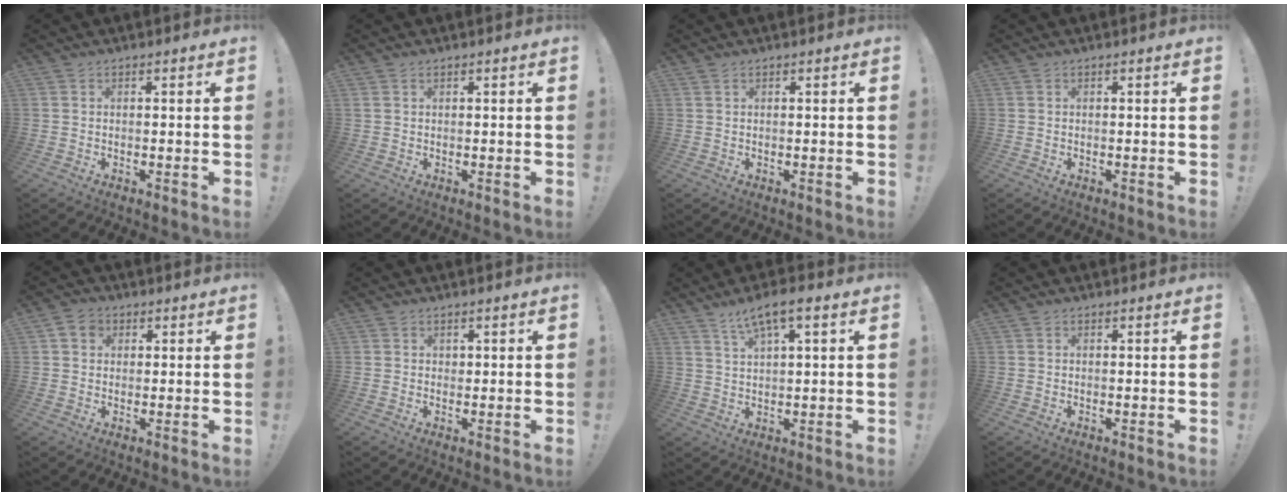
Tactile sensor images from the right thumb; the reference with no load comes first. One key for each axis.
{"total": 0.7, "fx": 0.5, "fy": 0.3, "fz": 0.5, "tx": -0.012, "ty": 0.002, "tz": 0.009}
{"total": 0.5, "fx": 0.4, "fy": 0.0, "fz": 0.3, "tx": 0.000, "ty": -0.003, "tz": 0.007}
{"total": 0.0}
{"total": 4.3, "fx": 1.6, "fy": 3.5, "fz": 1.8, "tx": -0.029, "ty": 0.002, "tz": 0.030}
{"total": 1.0, "fx": 0.6, "fy": 0.8, "fz": 0.0, "tx": 0.007, "ty": -0.002, "tz": 0.010}
{"total": 7.0, "fx": 3.8, "fy": 1.4, "fz": 5.7, "tx": -0.097, "ty": -0.018, "tz": 0.065}
{"total": 0.0}